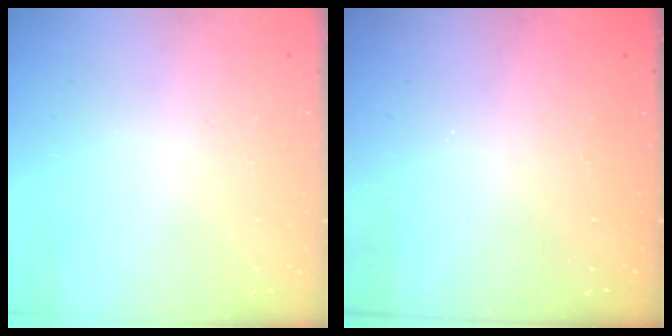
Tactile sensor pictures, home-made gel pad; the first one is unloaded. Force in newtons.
{"total": 2.3, "press": 2.2, "slide": 0.8}